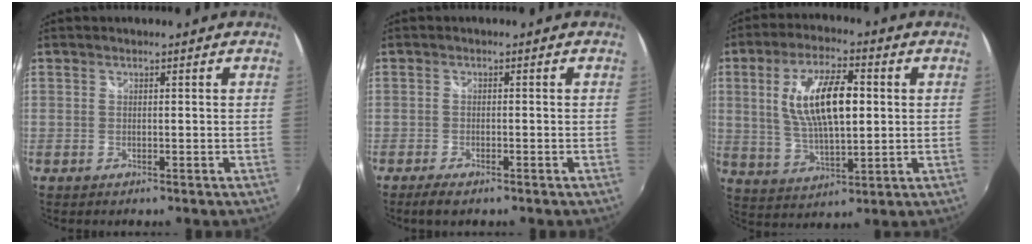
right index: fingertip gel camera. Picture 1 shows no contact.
{"total": 3.1, "force": [-2.3, 0.7, 1.9], "torque": [-0.044, -0.011, -0.042]}
{"total": 13.5, "force": [2.3, 5.2, 12.3], "torque": [-0.230, 0.005, 0.047]}